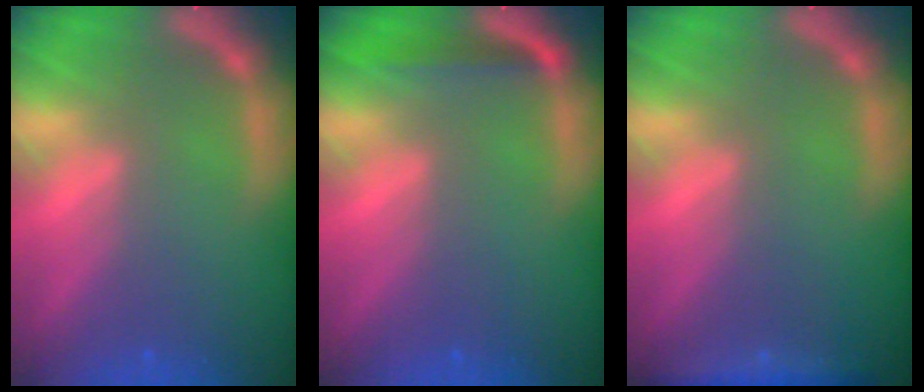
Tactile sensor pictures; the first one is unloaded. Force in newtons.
{"total": 2.5}
{"total": 2.4}